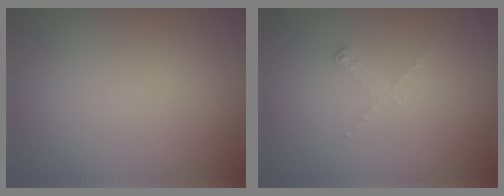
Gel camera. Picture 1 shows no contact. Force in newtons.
{"total": 1.1, "press": 1.1, "slide": 0.2}